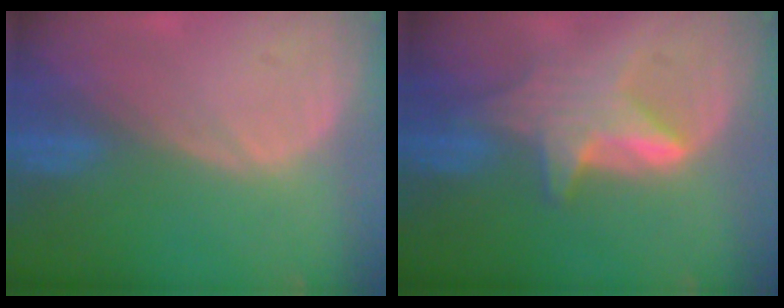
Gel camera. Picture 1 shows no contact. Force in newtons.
{"total": 6.0, "press": 6.0, "slide": 0.8}